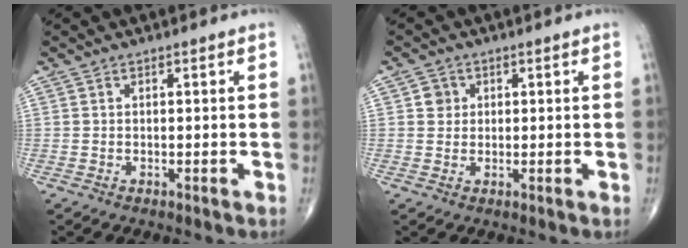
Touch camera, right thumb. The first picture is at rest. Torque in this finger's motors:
{"motor_torque": [-0.05, 0.36, 0.18, 0.00, -0.01]}